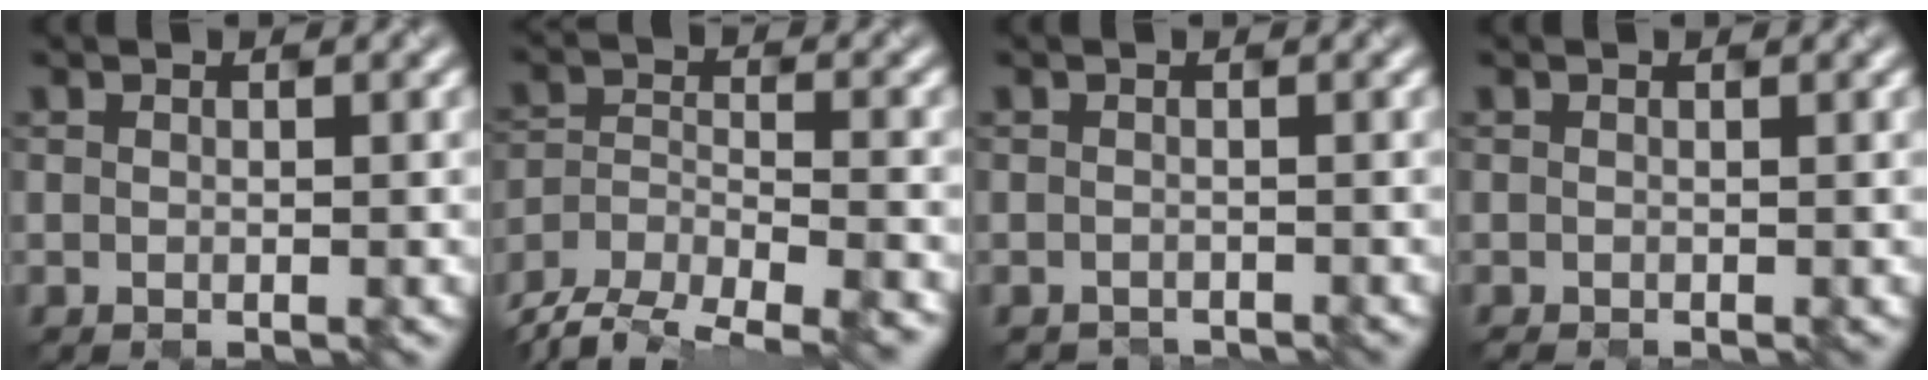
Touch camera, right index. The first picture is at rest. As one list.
[{"total": 9.6, "force": [-8.8, 3.3, 2.2], "torque": [-0.038, -0.005, -0.133]}, {"total": 0.7, "force": [-0.5, -0.1, -0.5], "torque": [0.010, -0.007, -0.016]}, {"total": 0.0}]